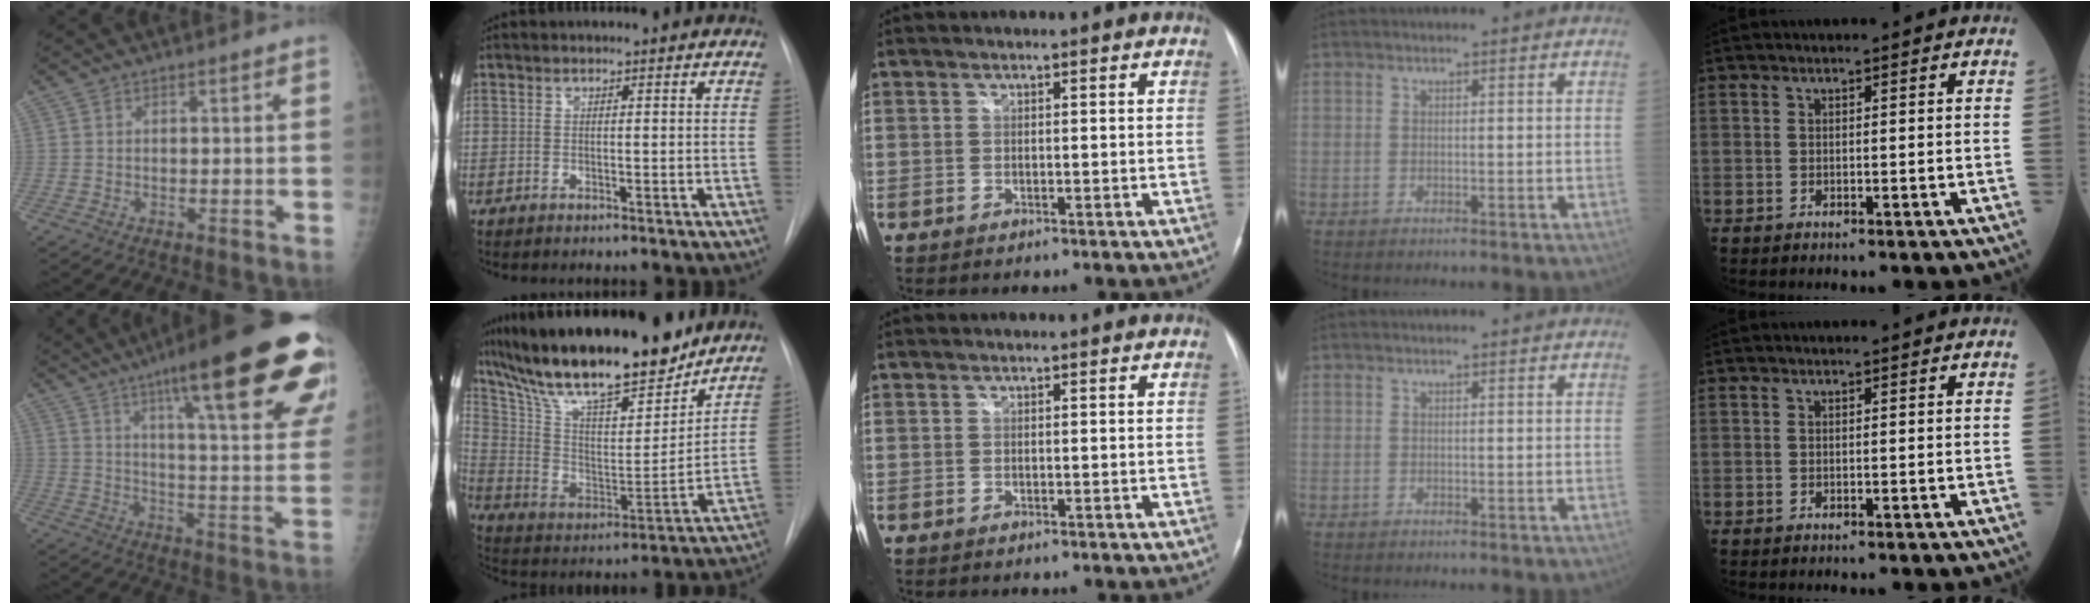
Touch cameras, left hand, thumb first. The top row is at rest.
{"thumb": {"total": 29.9, "force": [17.0, 5.2, 24.0], "torque": [-0.277, -0.035, 0.239]}, "index": {"total": 23.9, "force": [19.7, 5.2, 12.6], "torque": [-0.223, 0.000, 0.325]}}